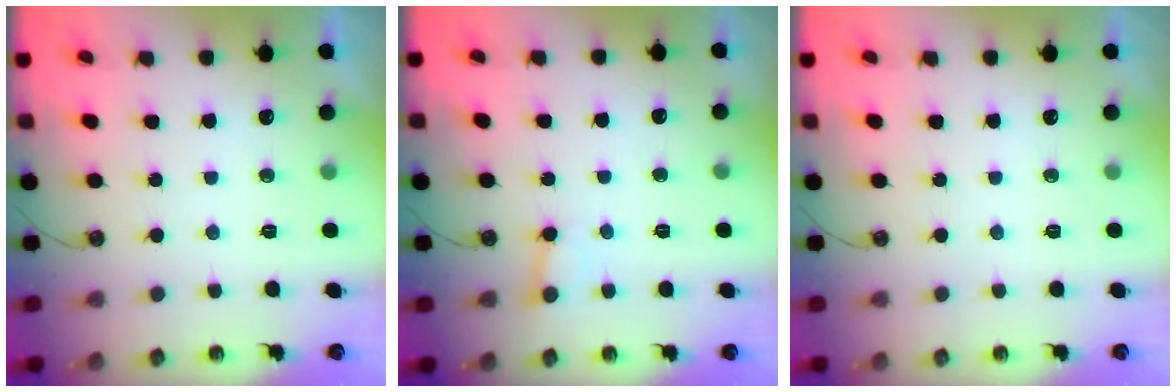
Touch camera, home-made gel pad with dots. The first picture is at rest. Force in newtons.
{"total": 4.9, "press": 4.8, "slide": 0.6}
{"total": 0.0}